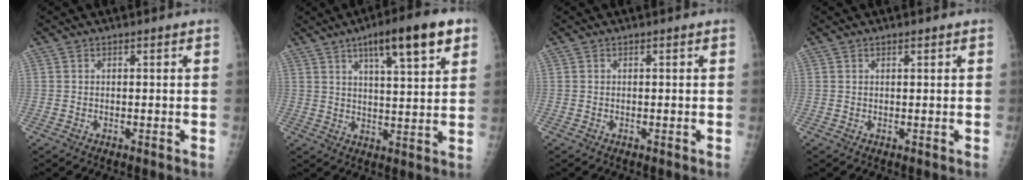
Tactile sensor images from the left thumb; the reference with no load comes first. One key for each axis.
{"total": 13.6, "fx": 7.3, "fy": 3.0, "fz": 11.1, "tx": -0.148, "ty": -0.021, "tz": 0.105}
{"total": 0.0}
{"total": 0.7, "fx": 0.5, "fy": 0.1, "fz": 0.5, "tx": -0.006, "ty": -0.001, "tz": 0.008}